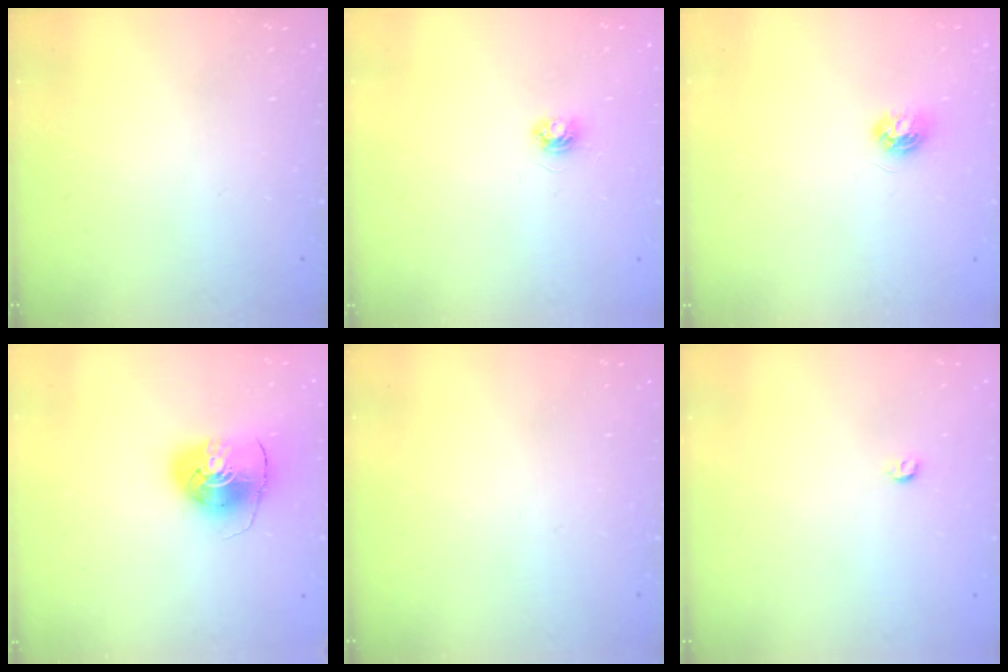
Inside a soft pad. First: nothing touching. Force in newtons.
{"total": 3.4, "press": 3.4, "slide": 0.4}
{"total": 4.8, "press": 4.8, "slide": 0.6}
{"total": 9.3, "press": 9.2, "slide": 1.1}
{"total": 0.0}
{"total": 3.2, "press": 3.2, "slide": 0.6}